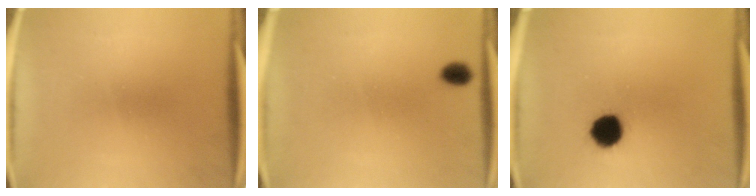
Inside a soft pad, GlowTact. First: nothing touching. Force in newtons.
{"total": 1.7}
{"total": 7.2}